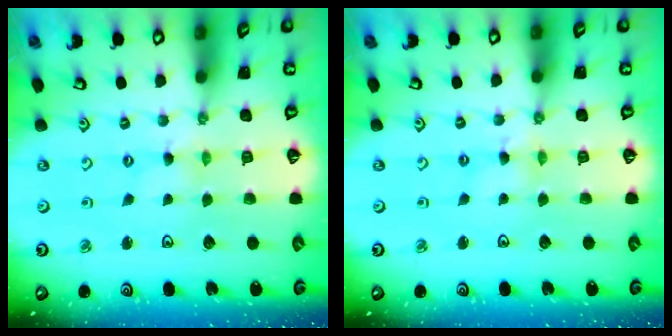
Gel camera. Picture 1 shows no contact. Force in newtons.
{"total": 2.3, "press": 2.3, "slide": 0.3}